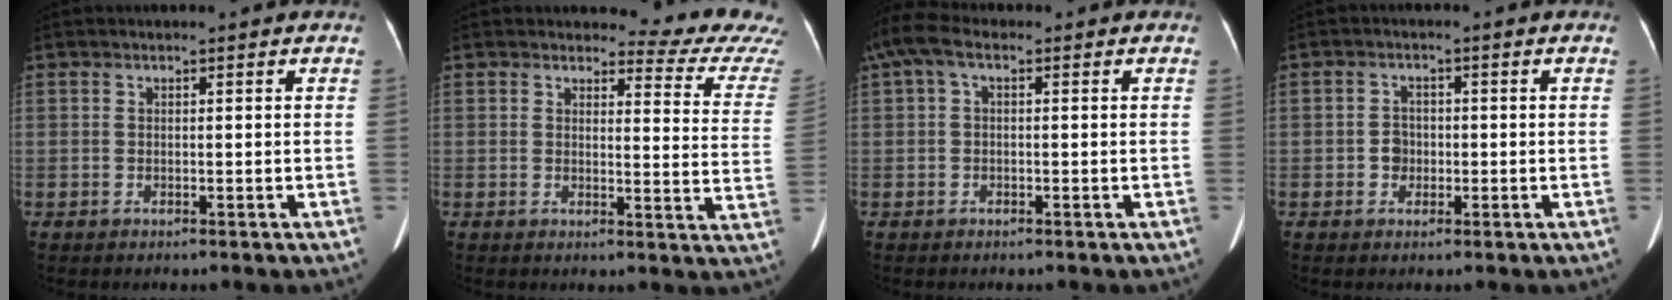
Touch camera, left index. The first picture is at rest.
{"total": 11.1, "force": [11.0, 0.5, 1.2], "torque": [0.003, -0.091, 0.094]}
{"total": 5.2, "force": [2.1, 2.5, 4.1], "torque": [-0.093, 0.038, 0.040]}
{"total": 2.2, "force": [-0.5, 1.9, 0.9], "torque": [-0.015, 0.006, -0.008]}